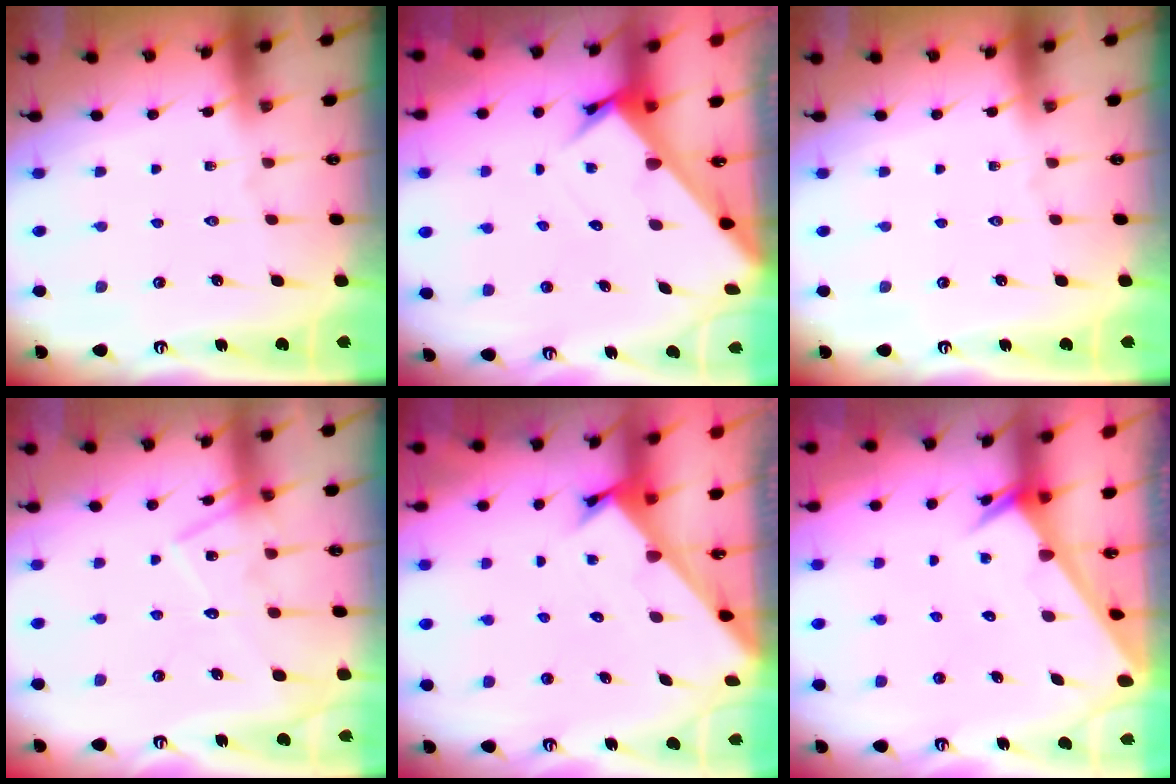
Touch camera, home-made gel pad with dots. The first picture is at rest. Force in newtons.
{"total": 3.6, "press": 3.6, "slide": 0.2}
{"total": 0.0}
{"total": 14.7, "press": 14.7, "slide": 1.0}
{"total": 2.3, "press": 2.3, "slide": 0.2}
{"total": 2.6, "press": 2.6, "slide": 0.1}